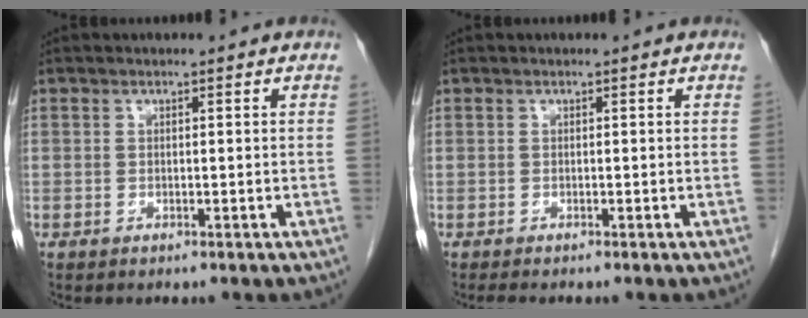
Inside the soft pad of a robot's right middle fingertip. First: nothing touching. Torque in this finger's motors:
{"motor_torque": [0.28, -0.07, -0.01, 0.01]}